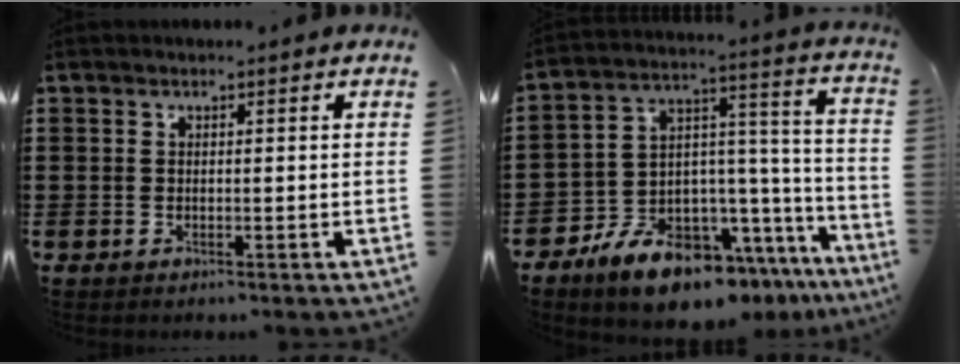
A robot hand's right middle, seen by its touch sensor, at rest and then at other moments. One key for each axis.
{"total": 12.2, "fx": -10.7, "fy": 4.2, "fz": 4.1, "tx": -0.085, "ty": 0.026, "tz": -0.200}